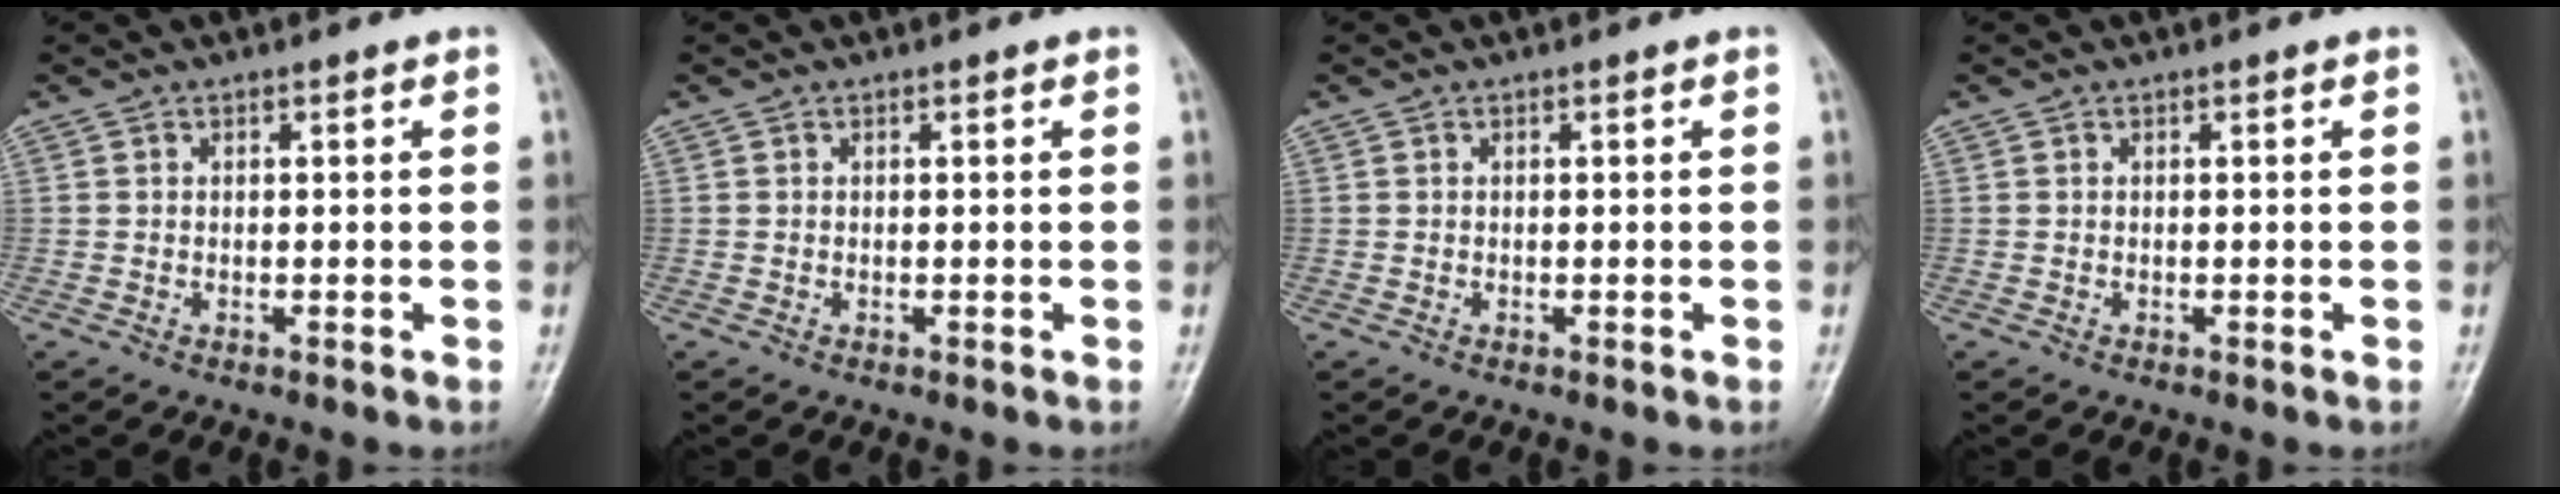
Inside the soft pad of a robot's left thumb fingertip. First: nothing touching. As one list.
[{"total": 0.0}, {"total": 0.0}, {"total": 0.0}]